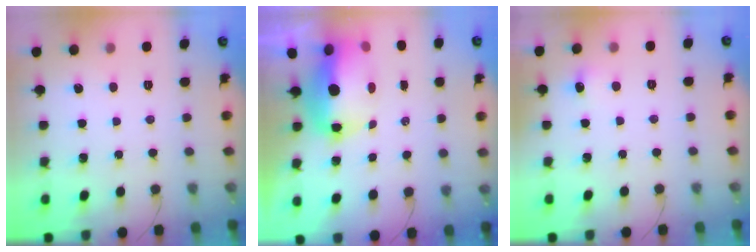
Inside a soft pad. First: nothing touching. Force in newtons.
{"total": 12.2, "press": 11.8, "slide": 2.8}
{"total": 4.5, "press": 4.3, "slide": 1.3}